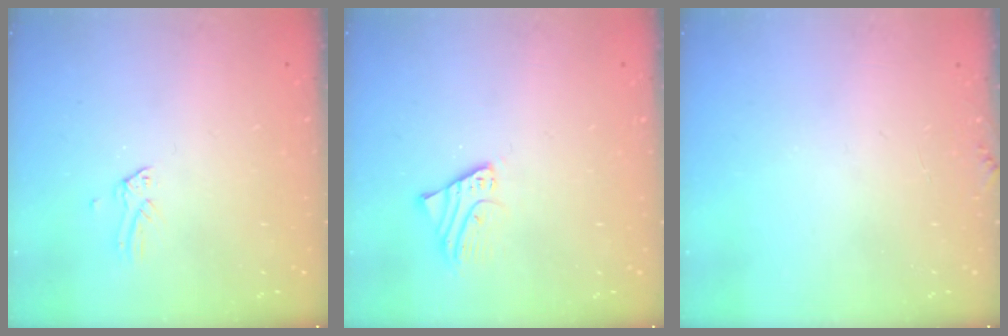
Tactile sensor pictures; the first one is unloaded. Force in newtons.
{"total": 2.6, "press": 2.6, "slide": 0.2}
{"total": 3.5, "press": 3.4, "slide": 0.3}